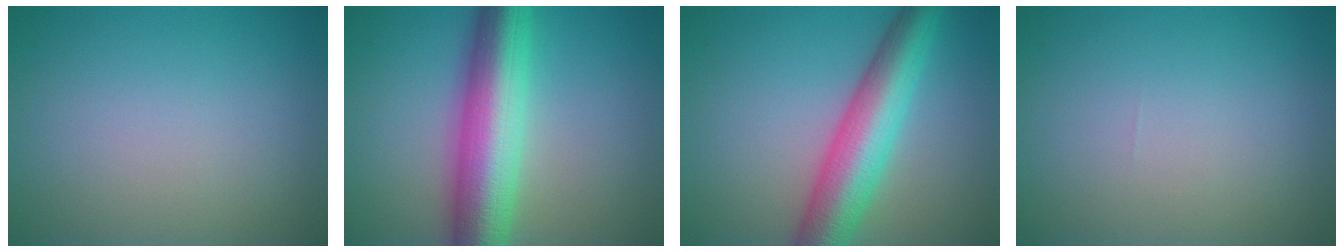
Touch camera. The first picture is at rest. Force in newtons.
{"total": 9.8, "press": 9.8, "slide": 0.2}
{"total": 7.9, "press": 7.9, "slide": 0.2}
{"total": 0.0}